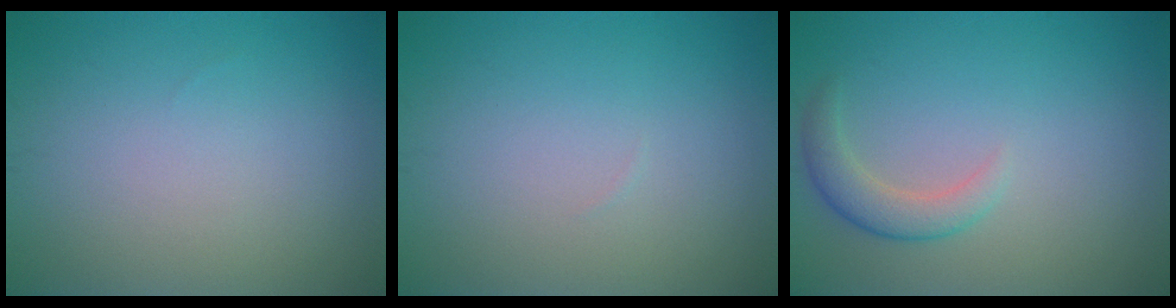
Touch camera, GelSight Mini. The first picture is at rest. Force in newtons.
{"total": 0.0}
{"total": 2.5, "press": 2.5, "slide": 0.3}